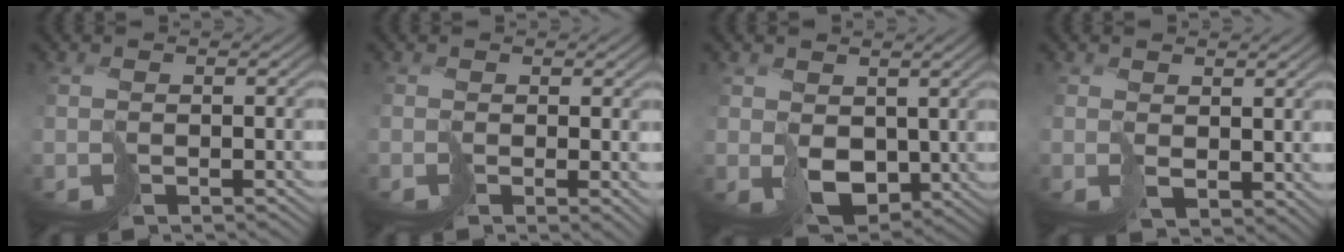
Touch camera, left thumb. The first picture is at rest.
{"total": 1.7, "force": [0.6, 0.9, 1.3], "torque": [-0.021, 0.000, 0.009]}
{"total": 5.5, "force": [1.6, 4.1, 3.3], "torque": [-0.089, -0.018, 0.034]}
{"total": 2.9, "force": [2.4, 1.3, 0.7], "torque": [-0.019, -0.003, 0.056]}